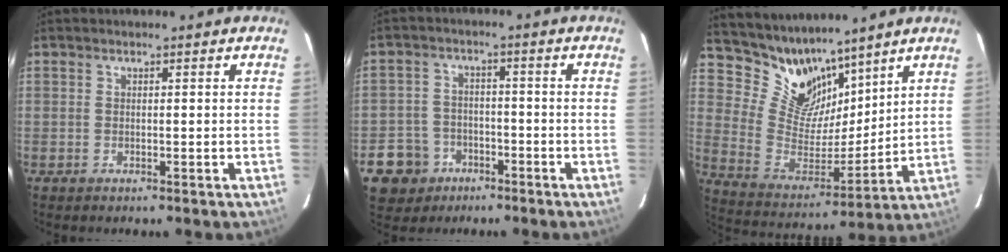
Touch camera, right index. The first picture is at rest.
{"total": 8.6, "force": [-4.3, 7.3, 1.4], "torque": [-0.056, 0.024, -0.061]}
{"total": 13.4, "force": [10.9, 6.4, 4.4], "torque": [-0.096, -0.009, 0.216]}